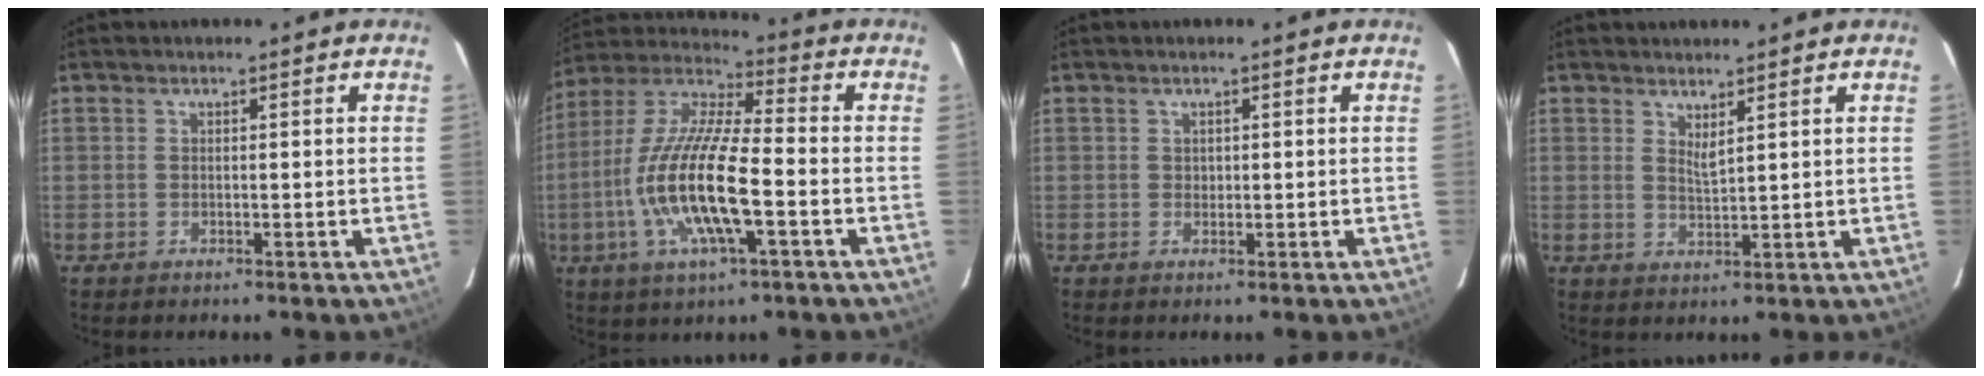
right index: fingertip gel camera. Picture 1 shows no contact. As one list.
[{"total": 17.5, "force": [-4.4, 4.2, 16.4], "torque": [-0.331, -0.010, -0.091]}, {"total": 0.9, "force": [0.2, 0.9, 0.1], "torque": [0.003, 0.003, 0.003]}, {"total": 2.4, "force": [1.8, 0.3, 1.6], "torque": [-0.027, -0.004, 0.030]}]